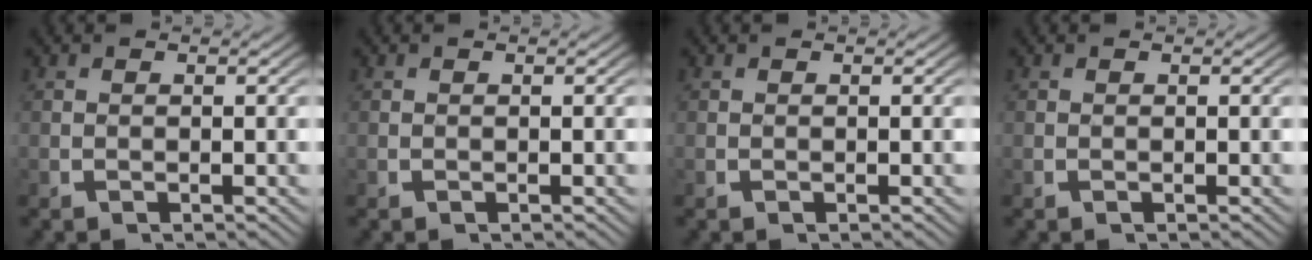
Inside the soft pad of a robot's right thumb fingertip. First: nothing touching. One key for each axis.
{"total": 0.0}
{"total": 0.0}
{"total": 0.0}